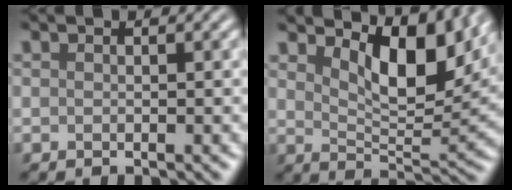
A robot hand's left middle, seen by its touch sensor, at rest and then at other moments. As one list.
[{"total": 7.7, "force": [4.1, 3.1, 5.8], "torque": [-0.089, -0.005, 0.064]}]